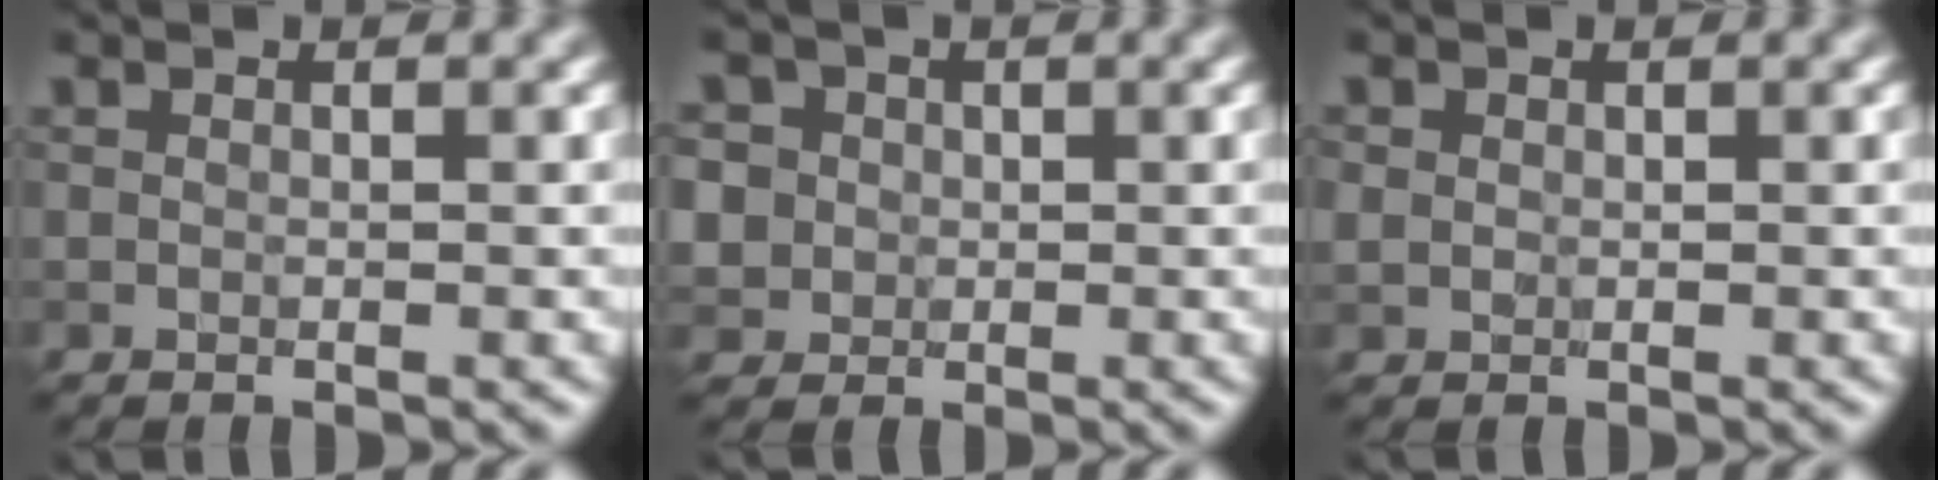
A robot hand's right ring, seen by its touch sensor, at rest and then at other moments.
{"total": 5.9, "force": [1.6, 5.3, 2.1], "torque": [-0.051, 0.028, 0.008]}
{"total": 1.1, "force": [0.3, 1.0, 0.4], "torque": [-0.005, -0.001, 0.007]}